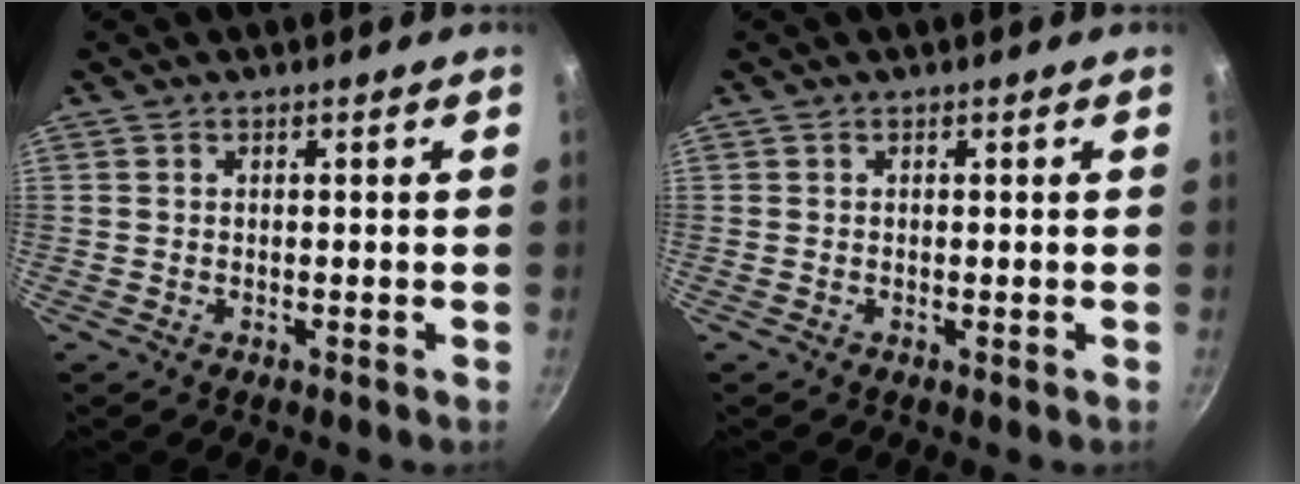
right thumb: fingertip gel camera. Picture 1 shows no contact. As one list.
[{"total": 0.0}]